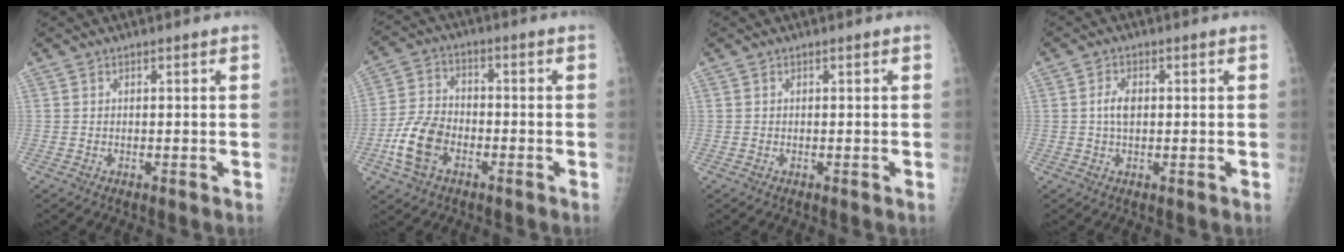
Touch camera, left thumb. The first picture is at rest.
{"total": 9.7, "force": [-3.9, 6.4, 6.2], "torque": [-0.119, 0.020, -0.078]}
{"total": 0.0}
{"total": 3.2, "force": [0.2, 1.8, 2.6], "torque": [-0.049, 0.004, 0.002]}